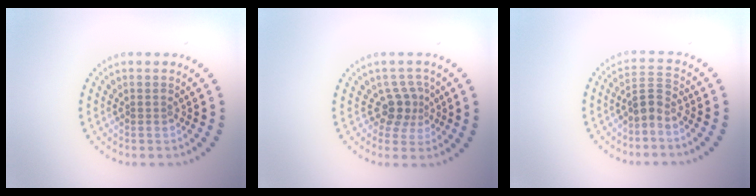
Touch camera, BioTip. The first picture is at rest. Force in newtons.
{"total": 2.5, "press": 1.8, "slide": 1.7}
{"total": 2.2, "press": 1.5, "slide": 1.6}